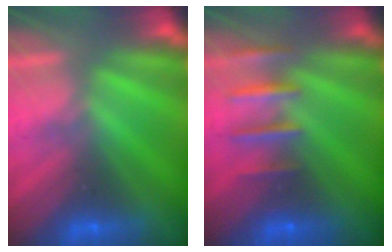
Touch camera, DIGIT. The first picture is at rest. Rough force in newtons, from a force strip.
{"total": 2.5}